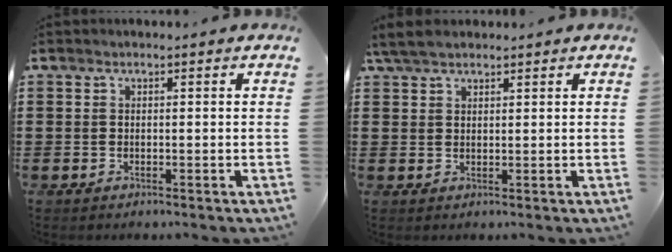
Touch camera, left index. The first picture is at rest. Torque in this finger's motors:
{"motor_torque": [1.02, -1.09, 0.09, 0.10]}